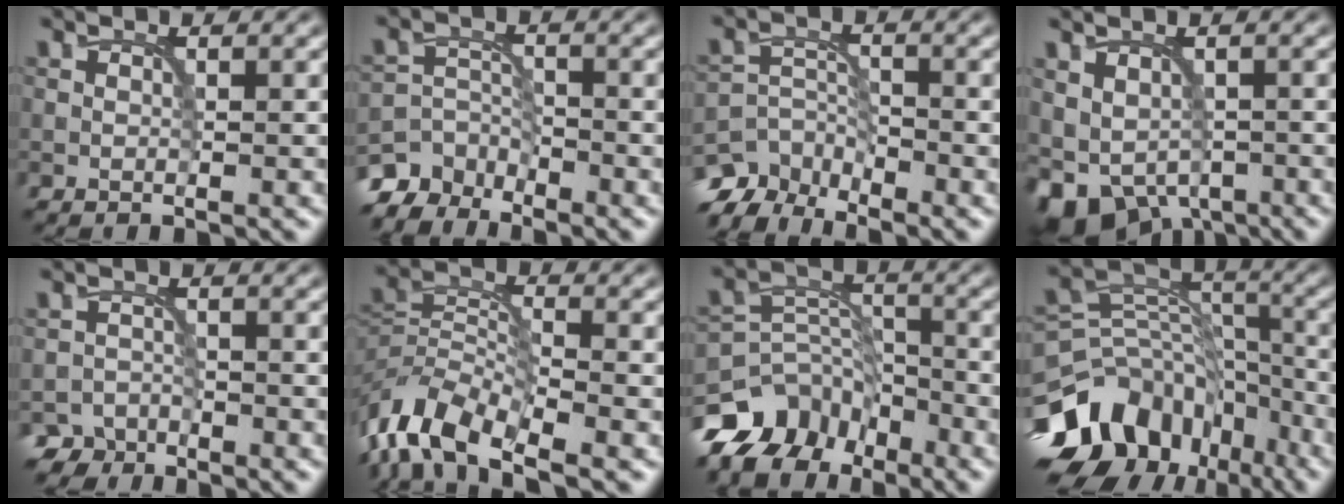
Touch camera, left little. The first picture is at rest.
{"total": 4.8, "force": [-4.3, 1.9, 0.6], "torque": [0.001, -0.007, -0.081]}
{"total": 5.5, "force": [-4.9, 2.2, 1.4], "torque": [-0.020, -0.010, -0.094]}
{"total": 4.8, "force": [-1.4, 3.7, 2.7], "torque": [-0.048, -0.018, -0.014]}
{"total": 3.2, "force": [-2.9, 1.3, 0.0], "torque": [0.007, -0.002, -0.050]}
{"total": 8.0, "force": [-5.5, 3.0, 5.0], "torque": [-0.092, 0.002, -0.119]}
{"total": 8.5, "force": [-6.4, 4.8, 2.9], "torque": [-0.044, 0.006, -0.123]}
{"total": 12.7, "force": [-7.3, 8.6, 5.7], "torque": [-0.123, 0.015, -0.123]}